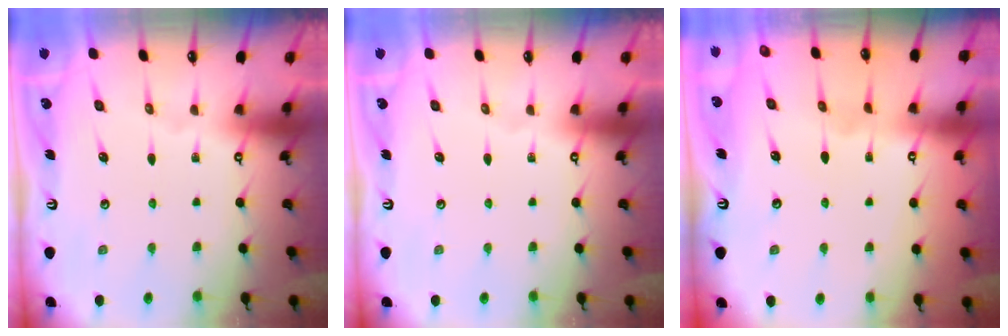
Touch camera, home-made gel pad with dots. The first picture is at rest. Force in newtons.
{"total": 0.0}
{"total": 2.8, "press": 2.8, "slide": 0.3}